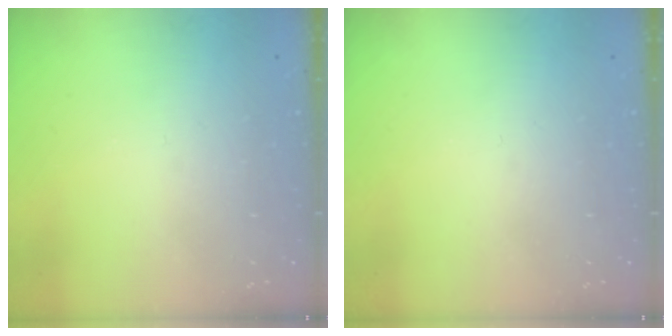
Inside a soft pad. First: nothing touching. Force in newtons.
{"total": 0.0}